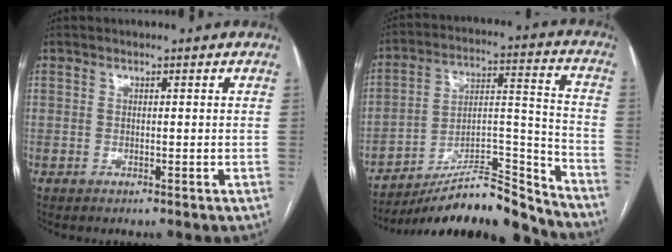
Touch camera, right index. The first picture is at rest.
{"total": 18.5, "force": [-17.4, 1.9, 5.7], "torque": [-0.086, 0.043, -0.282]}